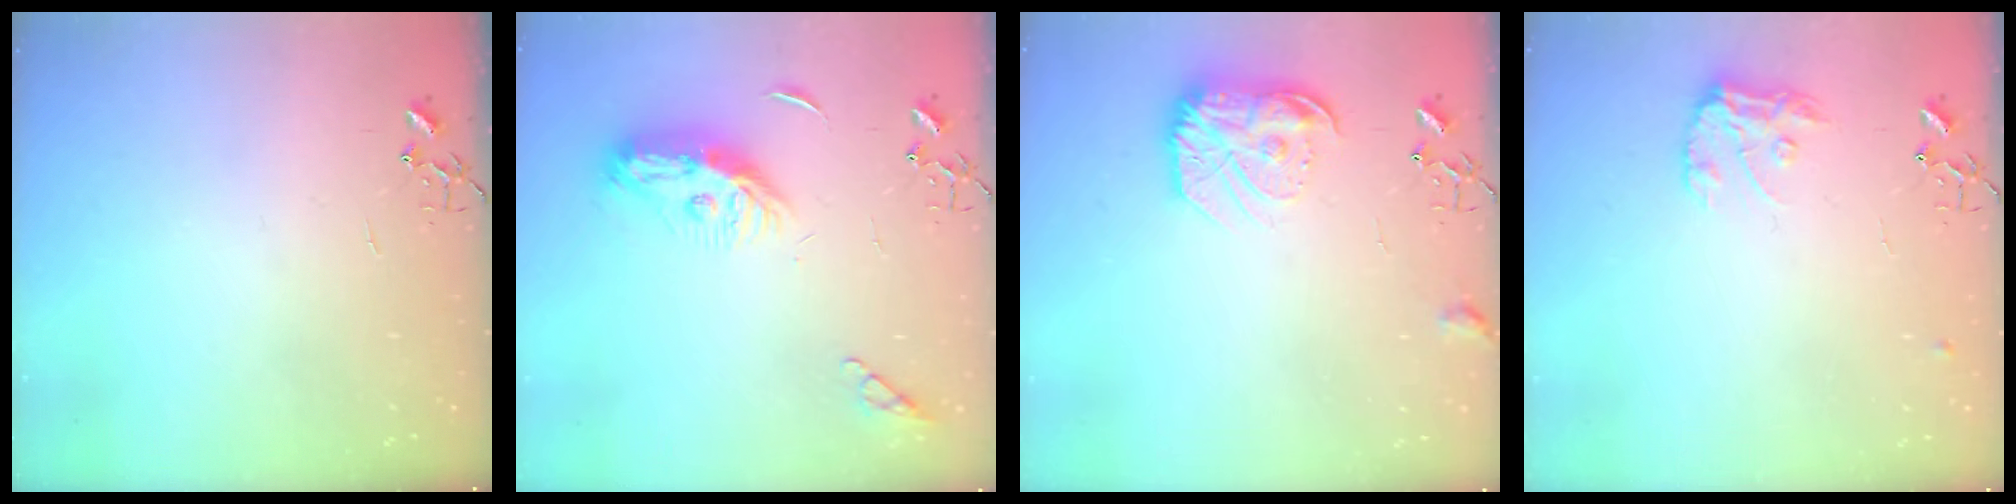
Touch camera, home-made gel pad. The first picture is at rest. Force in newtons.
{"total": 11.4, "press": 11.4, "slide": 0.5}
{"total": 14.7, "press": 14.7, "slide": 0.8}
{"total": 10.9, "press": 10.9, "slide": 0.6}